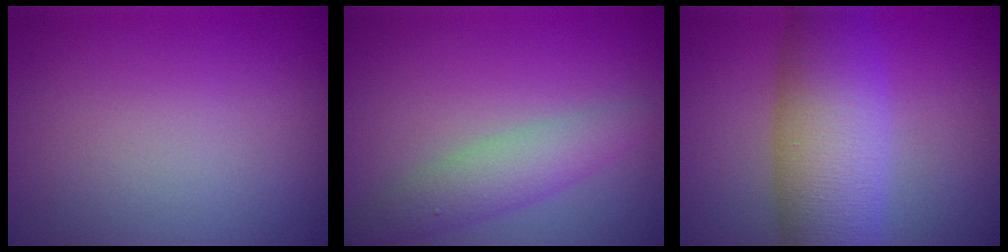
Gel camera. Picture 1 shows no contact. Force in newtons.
{"total": 3.2, "press": 3.2, "slide": 0.1}
{"total": 8.9, "press": 8.9, "slide": 0.1}